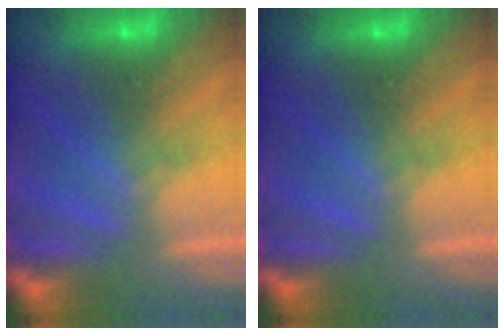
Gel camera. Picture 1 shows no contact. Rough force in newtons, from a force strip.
{"total": 0.0}